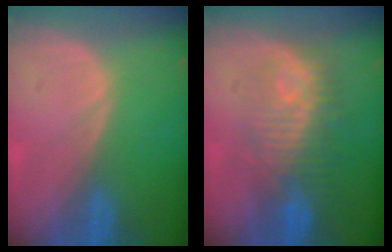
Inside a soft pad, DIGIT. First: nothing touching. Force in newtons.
{"total": 9.1, "press": 8.9, "slide": 2.0}